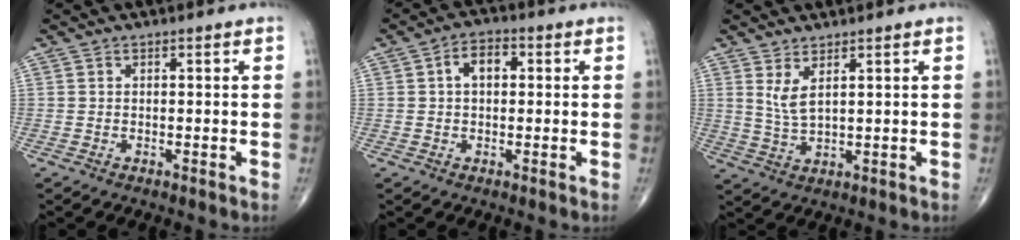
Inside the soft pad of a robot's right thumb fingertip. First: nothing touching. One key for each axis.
{"total": 4.9, "fx": 0.8, "fy": 3.1, "fz": 3.8, "tx": -0.058, "ty": 0.015, "tz": 0.007}
{"total": 4.2, "fx": 2.0, "fy": 1.2, "fz": 3.5, "tx": -0.074, "ty": -0.020, "tz": 0.049}